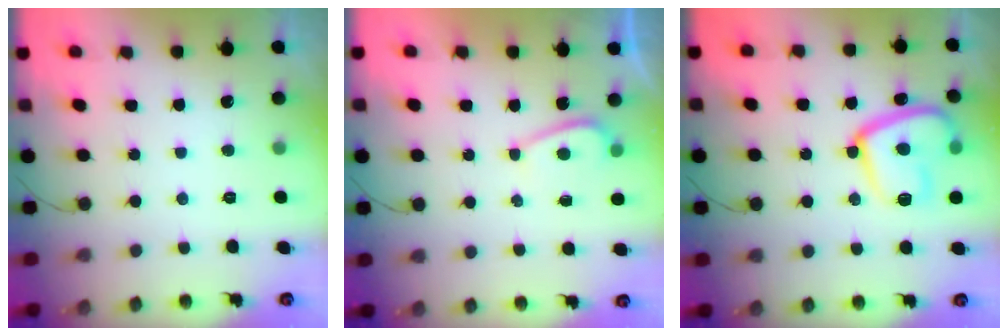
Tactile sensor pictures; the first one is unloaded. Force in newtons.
{"total": 4.7, "press": 4.7, "slide": 0.6}
{"total": 17.1, "press": 17.0, "slide": 2.0}